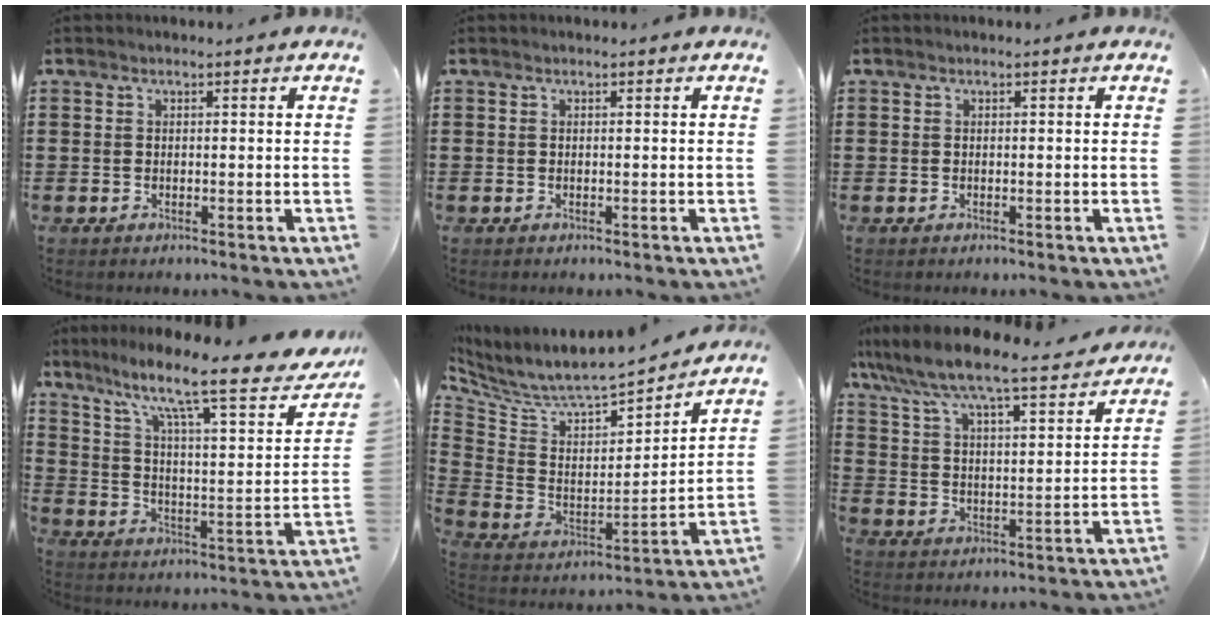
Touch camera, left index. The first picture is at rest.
{"total": 0.0}
{"total": 0.0}
{"total": 12.0, "force": [8.7, 1.6, 8.1], "torque": [-0.155, -0.062, 0.133]}
{"total": 5.9, "force": [5.5, 1.3, 1.7], "torque": [-0.066, -0.056, 0.089]}
{"total": 6.3, "force": [6.0, -0.1, 2.1], "torque": [-0.070, -0.048, 0.094]}